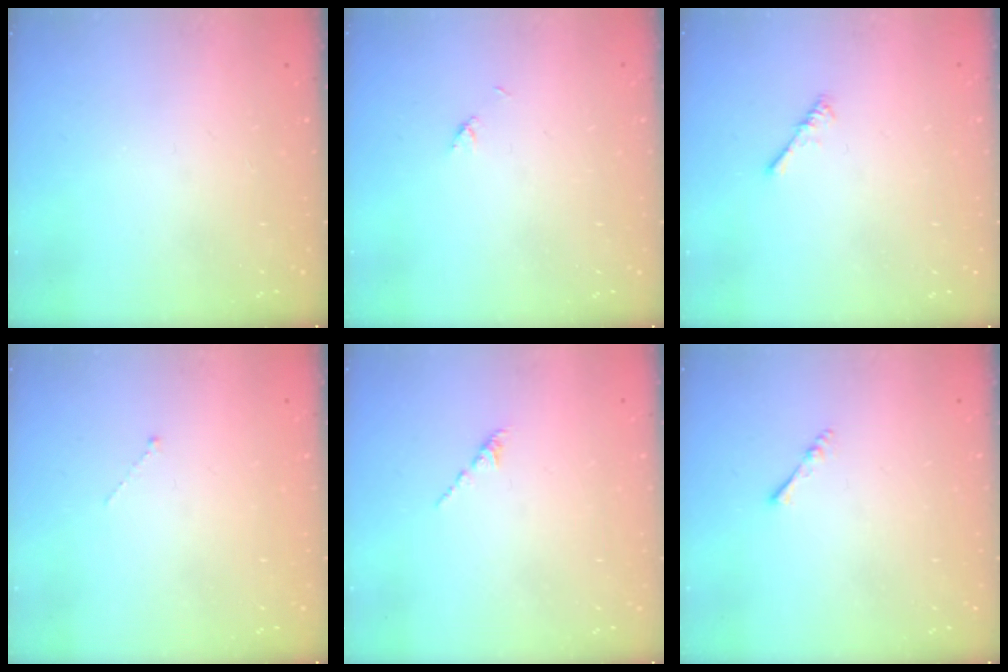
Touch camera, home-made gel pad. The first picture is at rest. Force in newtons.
{"total": 2.1, "press": 2.1, "slide": 0.3}
{"total": 0.0}
{"total": 0.0}
{"total": 1.6, "press": 1.5, "slide": 0.6}
{"total": 2.4, "press": 2.3, "slide": 0.5}